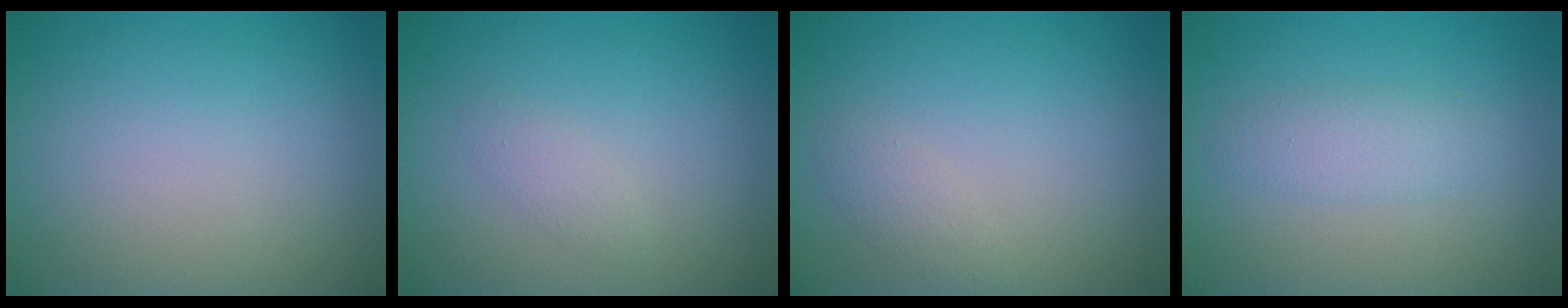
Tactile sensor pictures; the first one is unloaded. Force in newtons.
{"total": 1.0, "press": 1.0, "slide": 0.1}
{"total": 1.1, "press": 1.1, "slide": 0.1}
{"total": 1.9, "press": 1.9, "slide": 0.1}